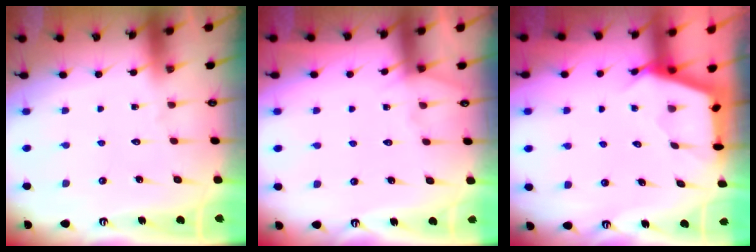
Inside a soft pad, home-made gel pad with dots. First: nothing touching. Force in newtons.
{"total": 3.8, "press": 3.7, "slide": 0.5}
{"total": 2.7, "press": 2.6, "slide": 0.4}